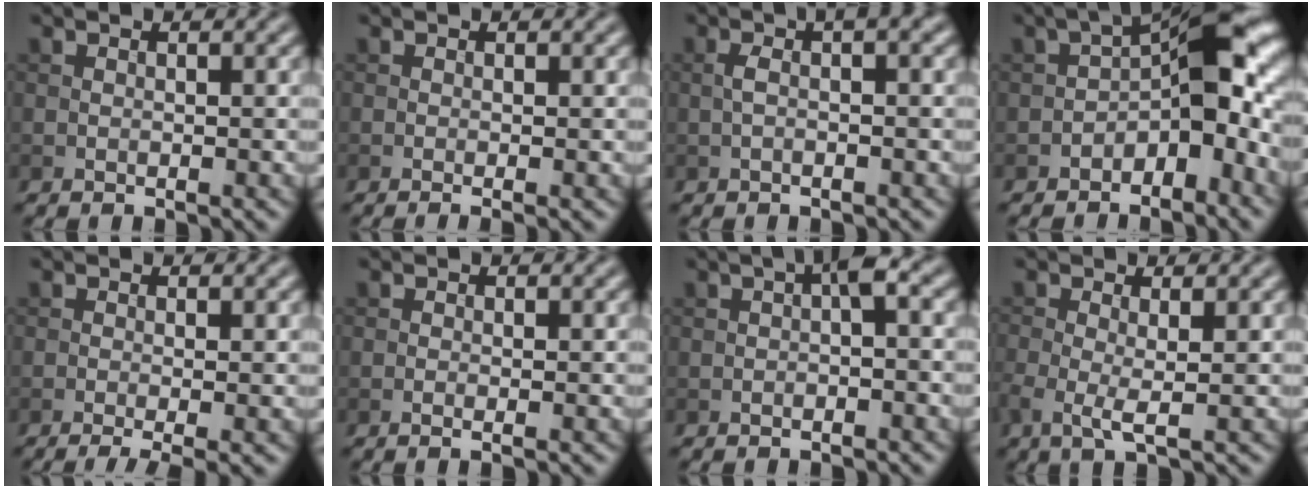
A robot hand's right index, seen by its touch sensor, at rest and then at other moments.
{"total": 1.4, "force": [-0.3, 0.4, 1.3], "torque": [-0.016, -0.008, -0.008]}
{"total": 2.3, "force": [0.2, 0.4, 2.3], "torque": [-0.044, 0.010, -0.001]}
{"total": 8.5, "force": [-2.4, 3.9, 7.1], "torque": [-0.091, 0.026, -0.055]}
{"total": 3.7, "force": [-1.4, 1.0, 3.3], "torque": [-0.050, -0.009, -0.021]}
{"total": 0.8, "force": [-0.2, 0.1, 0.7], "torque": [-0.013, -0.005, -0.006]}
{"total": 2.1, "force": [-0.1, 0.3, 2.1], "torque": [-0.033, 0.008, -0.003]}
{"total": 2.7, "force": [-0.4, 0.7, 2.6], "torque": [-0.060, -0.009, -0.011]}